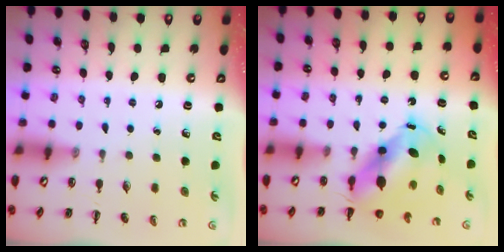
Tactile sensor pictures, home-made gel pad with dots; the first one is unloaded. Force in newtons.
{"total": 7.0, "press": 6.6, "slide": 2.3}